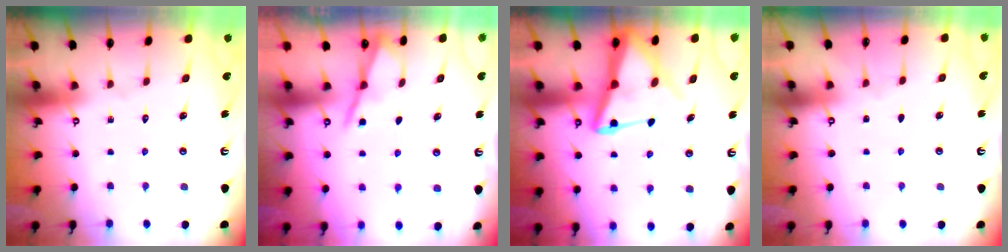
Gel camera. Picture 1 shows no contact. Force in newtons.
{"total": 2.8, "press": 2.8, "slide": 0.4}
{"total": 14.0, "press": 14.0, "slide": 1.4}
{"total": 2.4, "press": 2.4, "slide": 0.4}